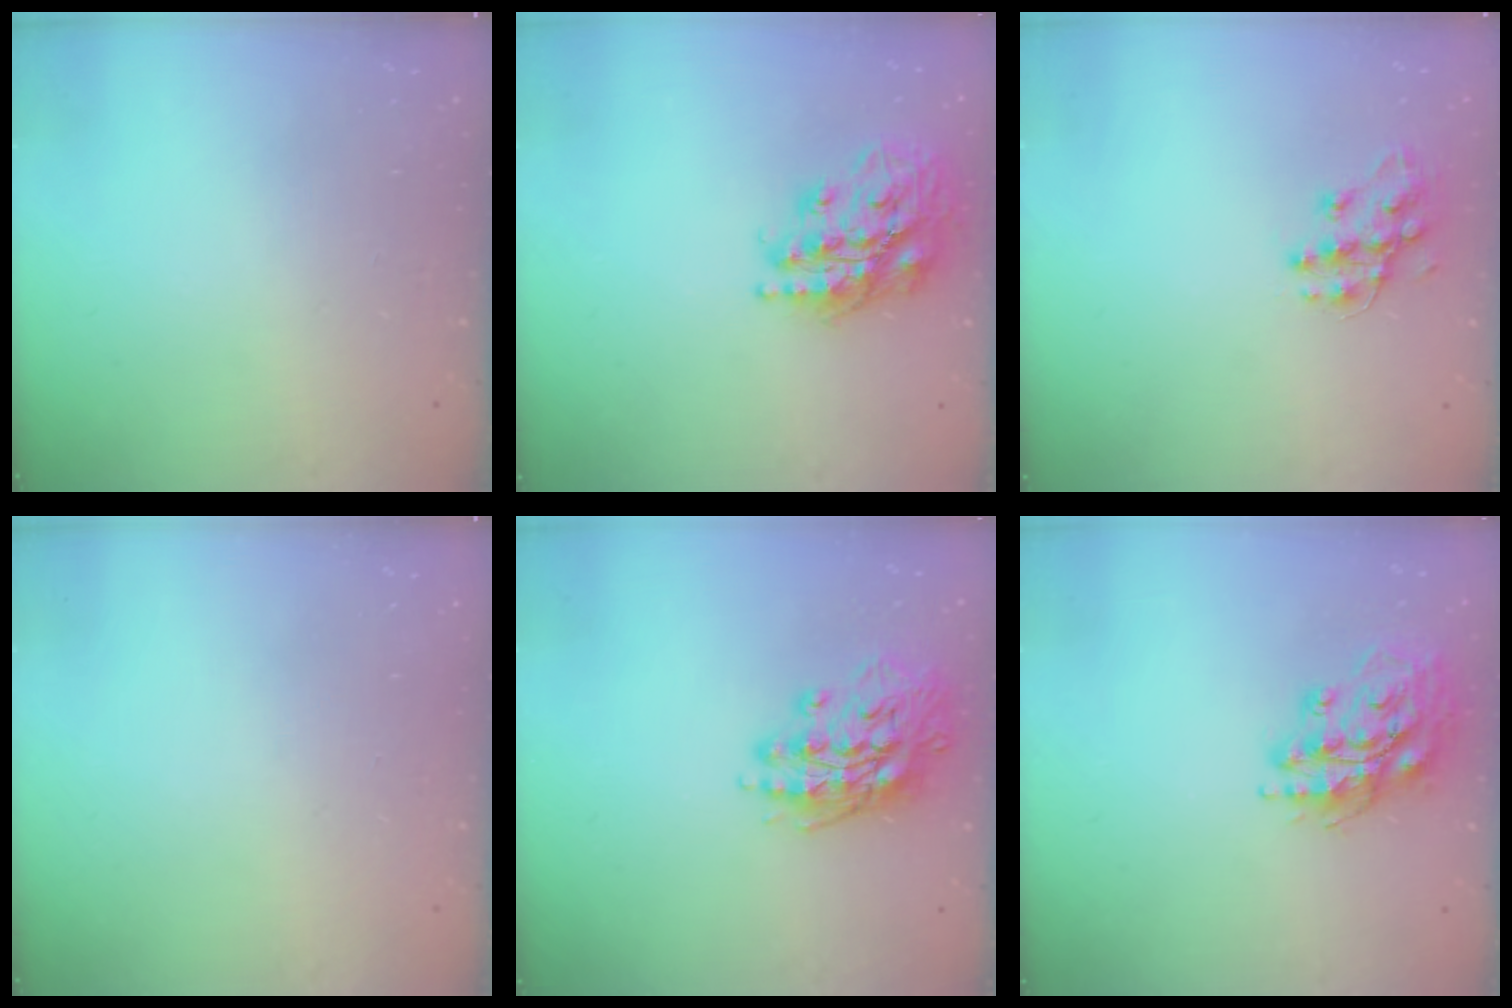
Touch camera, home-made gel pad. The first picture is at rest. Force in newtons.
{"total": 19.9, "press": 19.8, "slide": 2.4}
{"total": 11.3, "press": 11.3, "slide": 0.2}
{"total": 0.0}
{"total": 15.7, "press": 15.5, "slide": 2.5}
{"total": 16.9, "press": 16.7, "slide": 2.3}